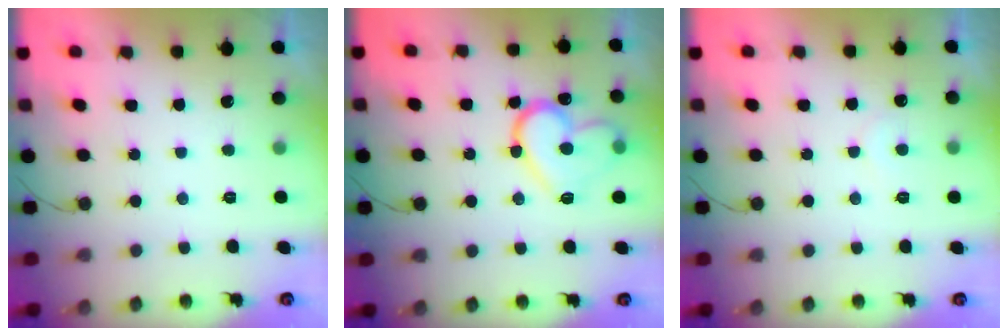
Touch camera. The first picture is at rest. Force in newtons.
{"total": 15.4, "press": 15.3, "slide": 1.7}
{"total": 4.0, "press": 4.0, "slide": 0.3}